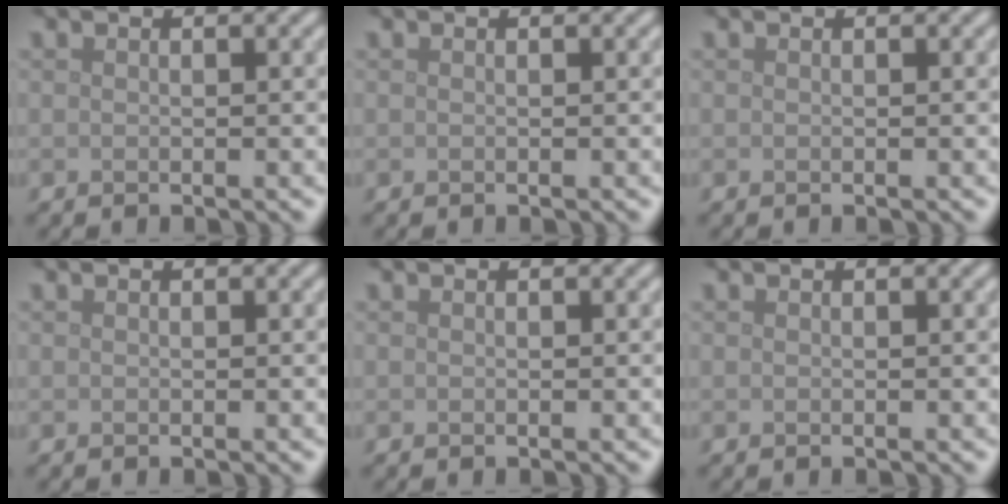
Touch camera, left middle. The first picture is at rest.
{"total": 0.0}
{"total": 0.0}
{"total": 0.0}
{"total": 0.0}
{"total": 0.0}